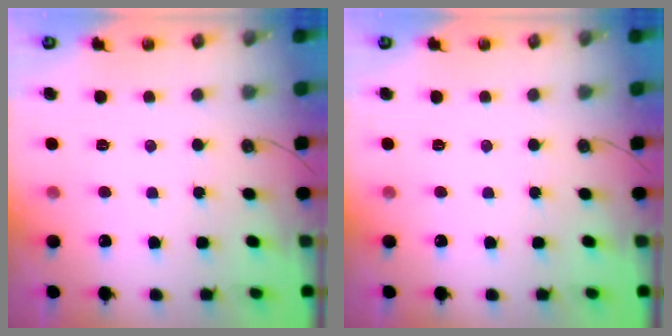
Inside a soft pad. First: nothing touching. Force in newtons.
{"total": 0.0}